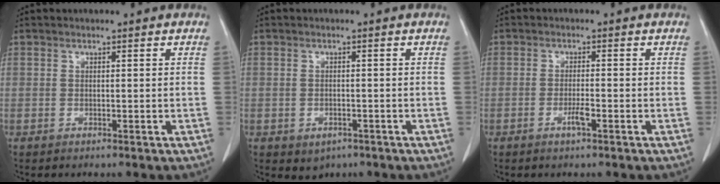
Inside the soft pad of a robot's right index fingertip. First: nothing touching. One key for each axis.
{"total": 2.7, "fx": -1.4, "fy": 2.0, "fz": 1.2, "tx": -0.013, "ty": 0.001, "tz": -0.007}
{"total": 2.2, "fx": -1.1, "fy": 0.1, "fz": 1.9, "tx": -0.037, "ty": -0.002, "tz": -0.020}